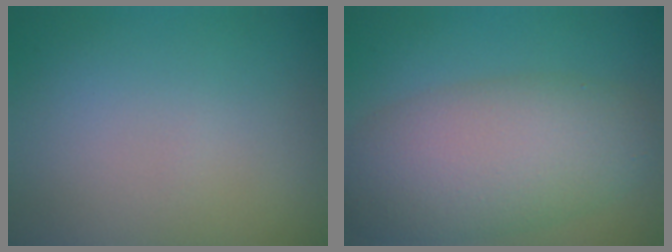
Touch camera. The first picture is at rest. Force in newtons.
{"total": 8.5, "press": 8.5, "slide": 0.6}